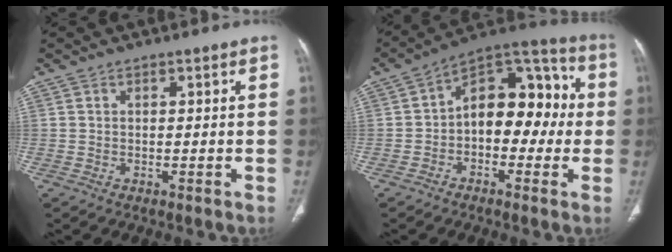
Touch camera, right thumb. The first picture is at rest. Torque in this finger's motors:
{"motor_torque": [-0.17, 0.36, 0.13, -0.37, 0.26]}